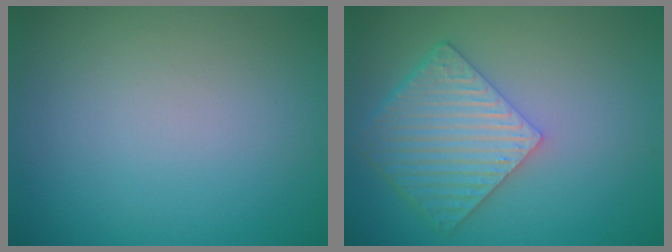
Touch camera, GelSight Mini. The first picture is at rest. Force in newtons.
{"total": 6.0, "press": 4.4, "slide": 4.1}